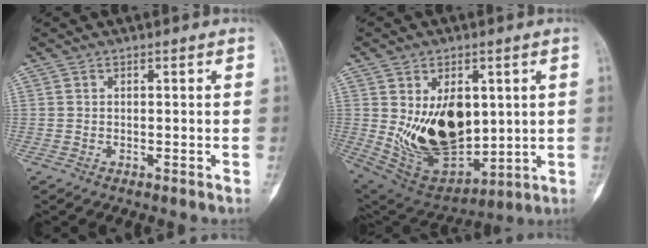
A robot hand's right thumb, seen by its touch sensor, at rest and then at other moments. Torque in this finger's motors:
{"motor_torque": [1.76, 1.99, 0.67, 0.40, 0.17]}